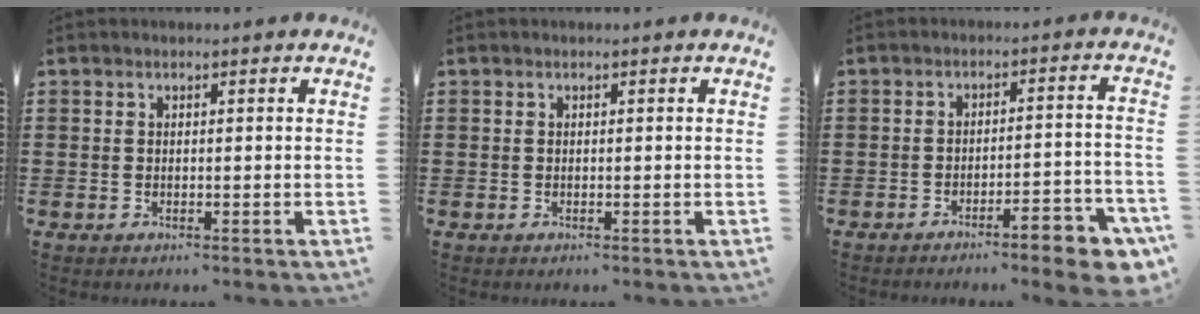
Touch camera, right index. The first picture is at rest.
{"total": 0.0}
{"total": 5.7, "force": [-4.6, 0.3, 3.4], "torque": [-0.051, -0.010, -0.083]}